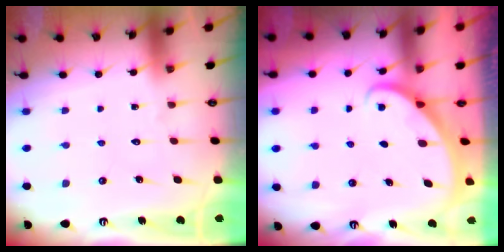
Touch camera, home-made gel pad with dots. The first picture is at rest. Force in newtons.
{"total": 2.1, "press": 2.1, "slide": 0.1}